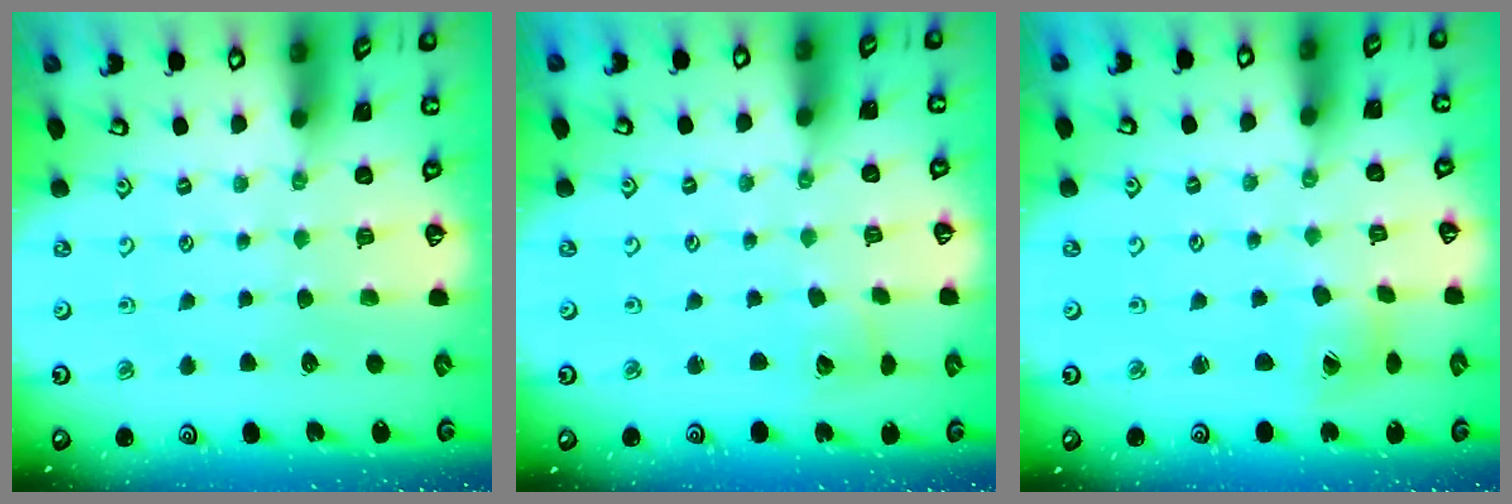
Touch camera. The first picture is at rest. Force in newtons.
{"total": 2.6, "press": 2.6, "slide": 0.4}
{"total": 4.2, "press": 4.1, "slide": 0.5}